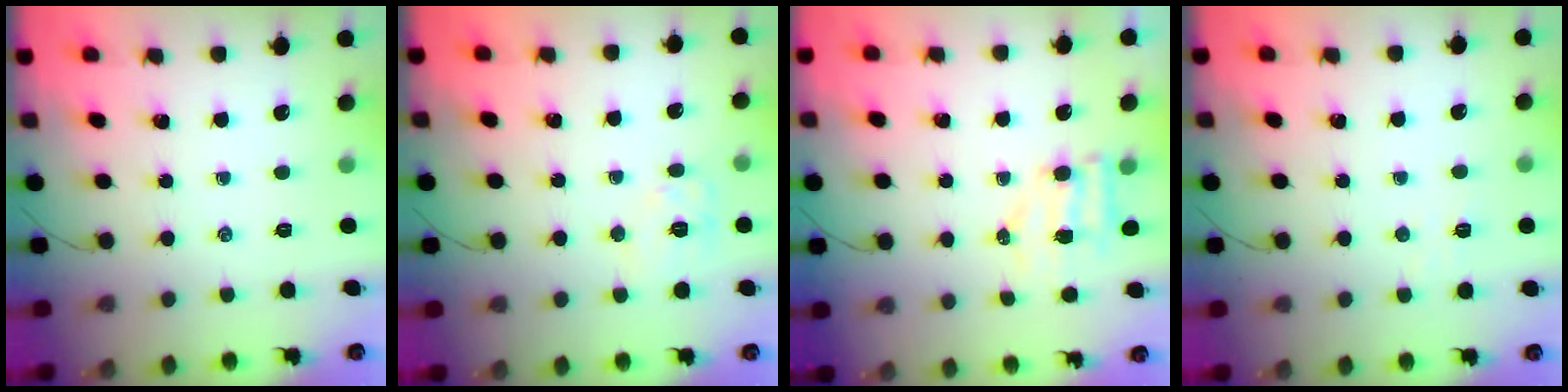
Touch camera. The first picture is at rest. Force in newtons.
{"total": 8.1, "press": 8.0, "slide": 0.5}
{"total": 5.1, "press": 5.0, "slide": 0.8}
{"total": 2.6, "press": 2.5, "slide": 0.8}